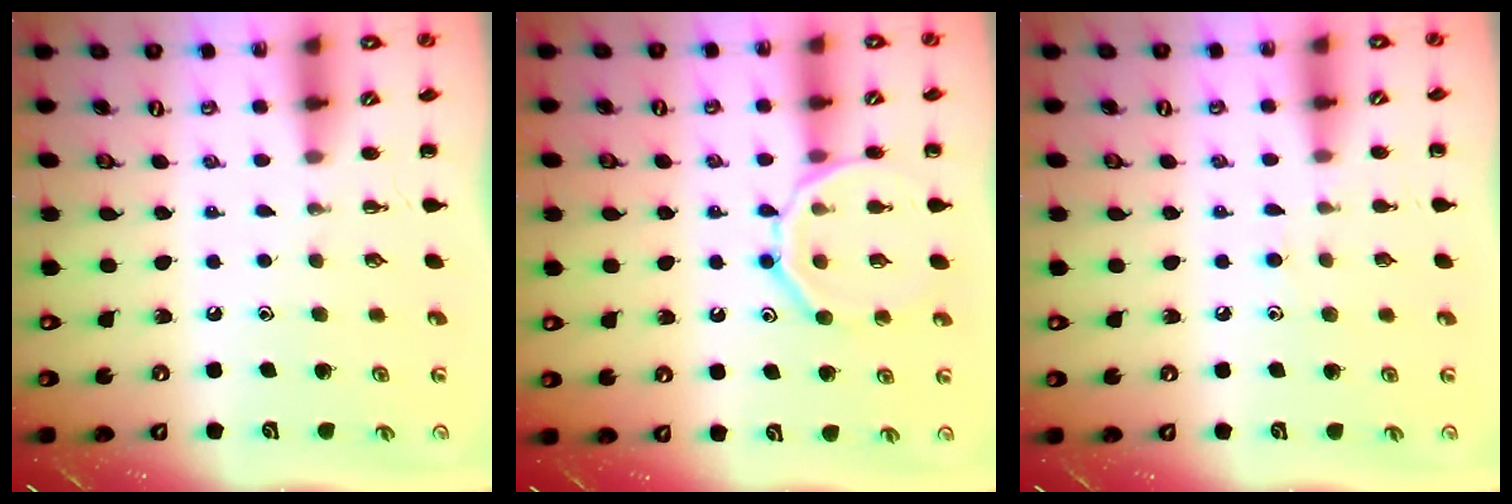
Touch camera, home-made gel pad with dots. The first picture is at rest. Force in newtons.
{"total": 14.2, "press": 14.1, "slide": 1.0}
{"total": 5.0, "press": 4.6, "slide": 2.0}